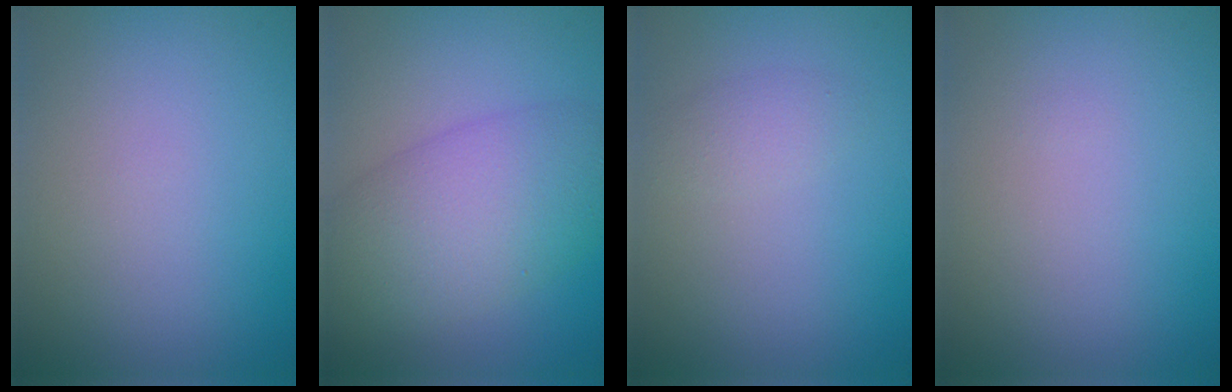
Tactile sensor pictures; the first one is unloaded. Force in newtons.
{"total": 7.5, "press": 7.5, "slide": 0.2}
{"total": 1.4, "press": 1.4, "slide": 0.1}
{"total": 0.0}